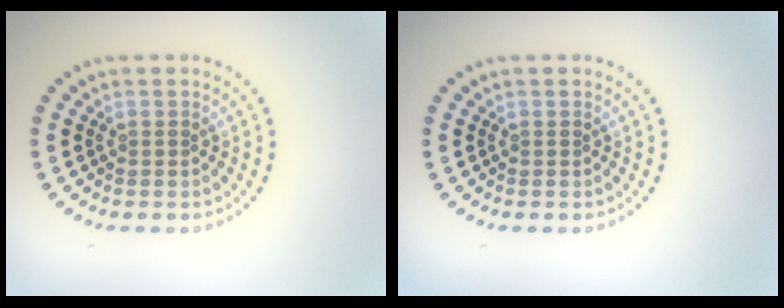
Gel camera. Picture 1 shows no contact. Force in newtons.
{"total": 0.0}